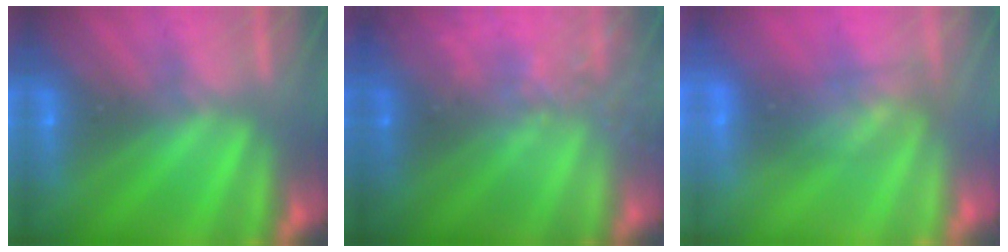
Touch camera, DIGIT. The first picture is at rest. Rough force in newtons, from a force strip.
{"total": 2.3}
{"total": 2.8}